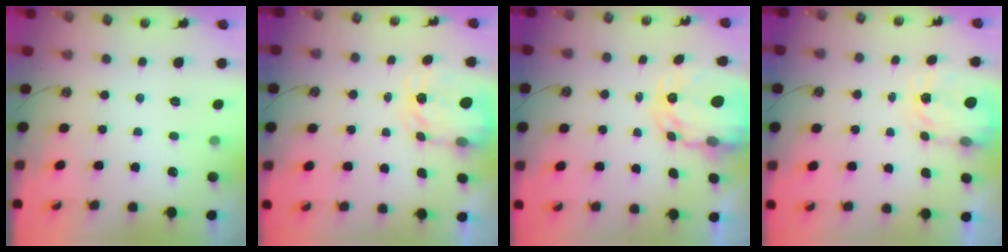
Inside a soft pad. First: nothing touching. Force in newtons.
{"total": 3.6, "press": 3.6, "slide": 0.5}
{"total": 5.5, "press": 5.5, "slide": 0.3}
{"total": 3.9, "press": 3.8, "slide": 0.6}